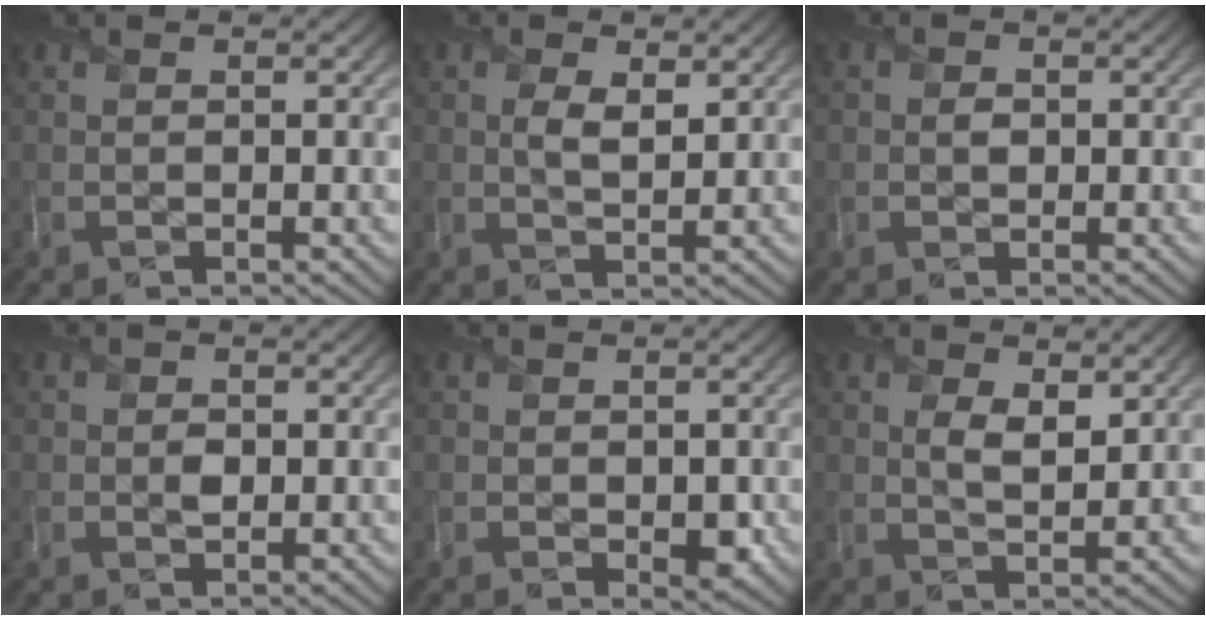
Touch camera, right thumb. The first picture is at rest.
{"total": 3.0, "force": [0.8, 1.5, 2.5], "torque": [-0.054, -0.007, 0.016]}
{"total": 1.5, "force": [-0.2, 1.3, 0.6], "torque": [-0.012, -0.005, -0.008]}
{"total": 1.6, "force": [-0.2, 1.3, 0.9], "torque": [-0.016, -0.006, -0.006]}
{"total": 2.2, "force": [-0.1, 1.7, 1.4], "torque": [-0.023, -0.014, 0.000]}
{"total": 3.8, "force": [1.2, 1.9, 3.0], "torque": [-0.064, -0.008, 0.025]}